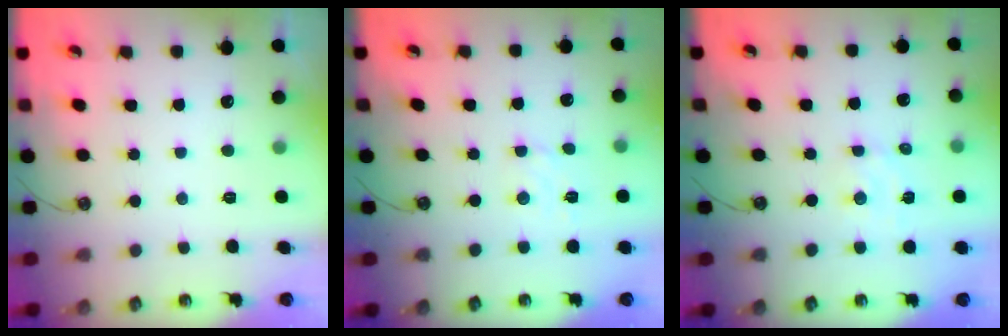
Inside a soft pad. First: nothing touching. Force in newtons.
{"total": 2.8, "press": 2.7, "slide": 0.4}
{"total": 2.6, "press": 2.6, "slide": 0.6}